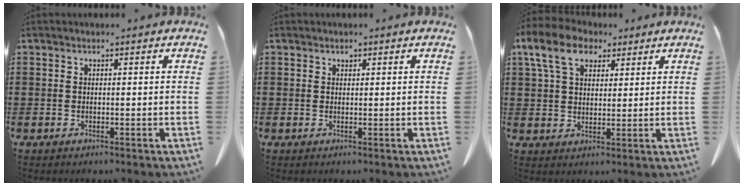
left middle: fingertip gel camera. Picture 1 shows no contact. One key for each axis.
{"total": 0.5, "fx": 0.5, "fy": 0.2, "fz": 0.1, "tx": -0.005, "ty": -0.002, "tz": 0.011}
{"total": 8.1, "fx": 4.9, "fy": 4.5, "fz": 4.6, "tx": -0.110, "ty": 0.007, "tz": 0.091}